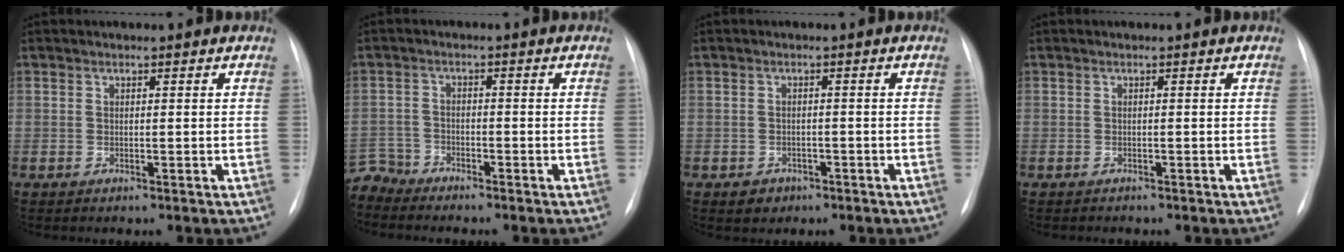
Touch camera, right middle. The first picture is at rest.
{"total": 4.4, "force": [-4.3, 0.8, -0.9], "torque": [0.026, -0.005, -0.083]}
{"total": 2.5, "force": [-1.5, 1.9, 0.6], "torque": [-0.009, 0.005, -0.016]}
{"total": 0.8, "force": [-0.7, 0.3, 0.1], "torque": [-0.009, -0.001, -0.011]}